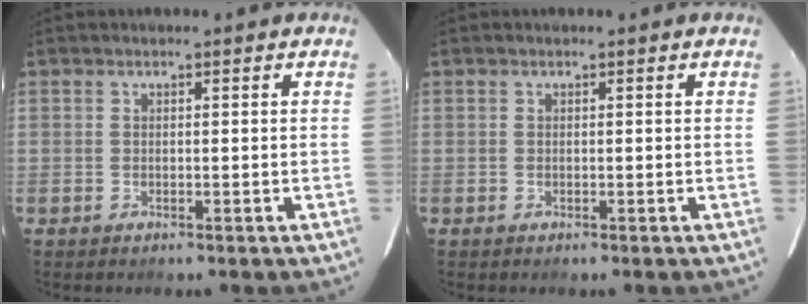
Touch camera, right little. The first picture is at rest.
{"total": 0.0}